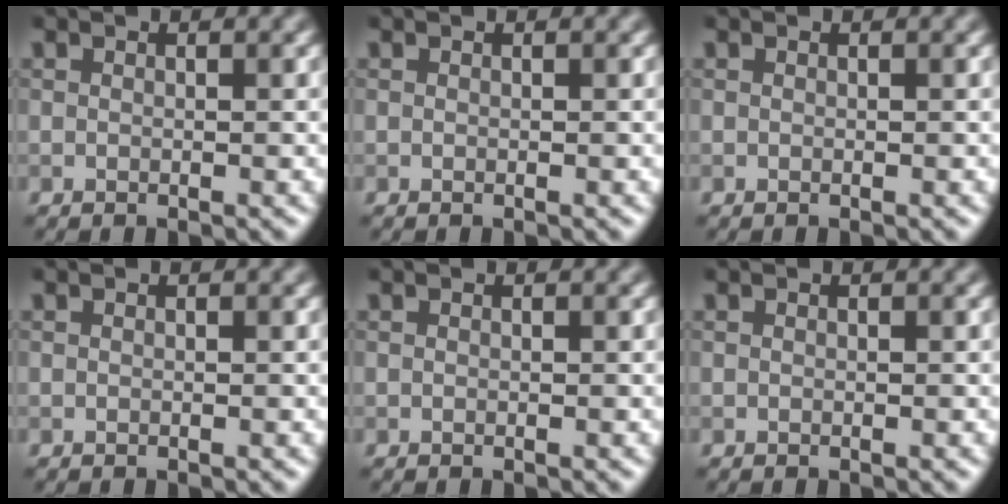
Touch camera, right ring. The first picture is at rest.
{"total": 0.0}
{"total": 0.0}
{"total": 0.0}
{"total": 0.0}
{"total": 0.0}